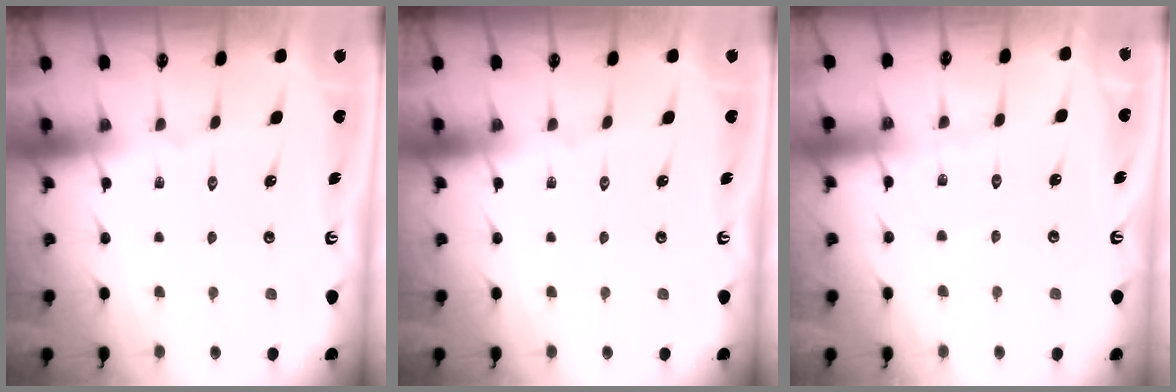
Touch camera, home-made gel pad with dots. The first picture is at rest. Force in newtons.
{"total": 0.0}
{"total": 4.6, "press": 4.6, "slide": 0.4}